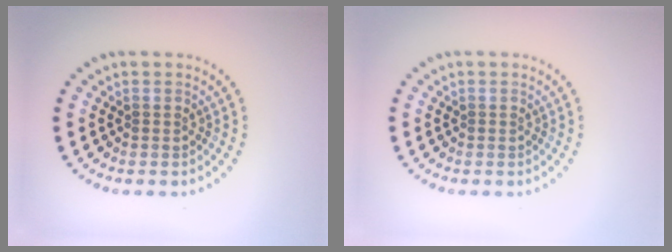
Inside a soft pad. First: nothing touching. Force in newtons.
{"total": 0.0}